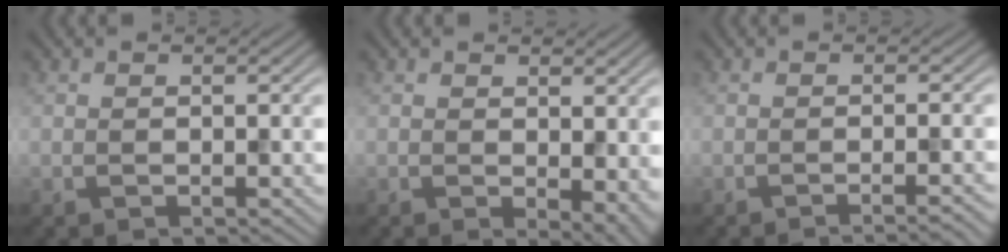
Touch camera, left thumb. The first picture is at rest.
{"total": 4.3, "force": [0.0, 2.1, 3.8], "torque": [-0.050, -0.011, 0.008]}
{"total": 2.7, "force": [-1.7, 0.5, 2.1], "torque": [-0.019, 0.005, -0.035]}